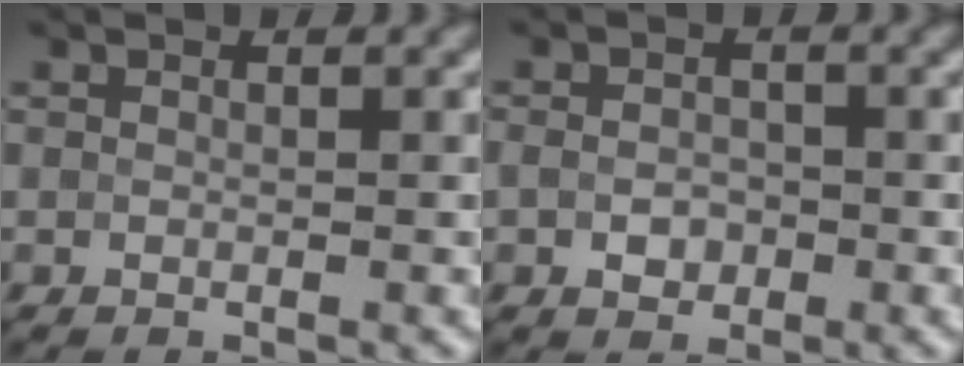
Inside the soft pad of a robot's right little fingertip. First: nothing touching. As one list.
[{"total": 2.1, "force": [-0.6, 1.5, 1.2], "torque": [-0.027, -0.002, -0.012]}]